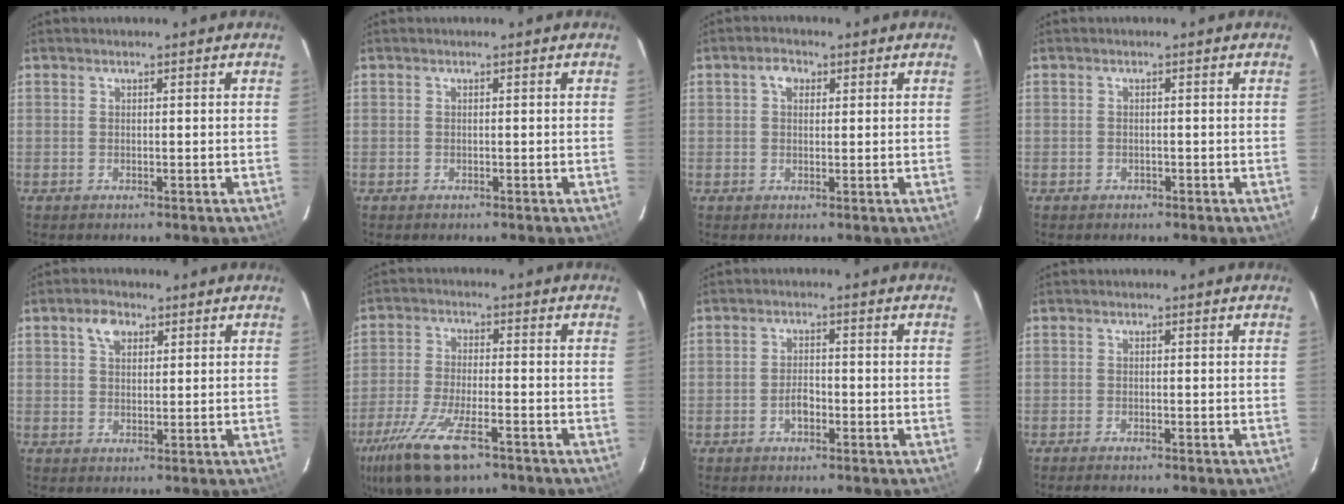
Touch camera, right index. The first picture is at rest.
{"total": 0.0}
{"total": 2.5, "force": [0.9, 1.9, 1.4], "torque": [-0.021, 0.010, 0.014]}
{"total": 1.0, "force": [-0.7, 0.7, 0.0], "torque": [0.000, 0.003, -0.009]}
{"total": 3.7, "force": [1.9, 2.4, 2.1], "torque": [-0.035, 0.011, 0.033]}
{"total": 14.7, "force": [-9.1, 5.0, 10.4], "torque": [-0.232, -0.041, -0.170]}
{"total": 2.8, "force": [-1.3, 1.5, 1.9], "torque": [-0.038, 0.005, -0.025]}
{"total": 1.5, "force": [-1.4, 0.0, 0.6], "torque": [-0.013, -0.007, -0.025]}